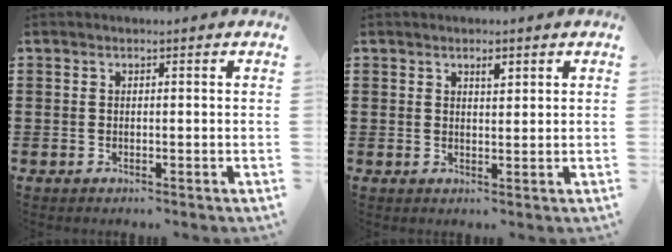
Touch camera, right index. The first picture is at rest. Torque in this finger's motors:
{"motor_torque": [0.02, -0.01, 0.00, 0.02]}